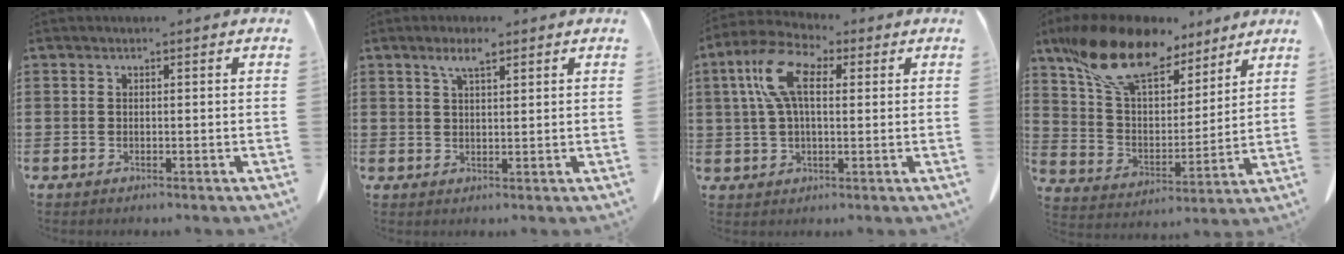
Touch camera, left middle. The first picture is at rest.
{"total": 3.7, "force": [2.3, 0.9, 2.8], "torque": [-0.052, 0.000, 0.039]}
{"total": 9.8, "force": [3.0, 4.6, 8.1], "torque": [-0.182, 0.009, 0.048]}
{"total": 14.7, "force": [11.4, 5.8, 7.2], "torque": [-0.179, -0.049, 0.206]}